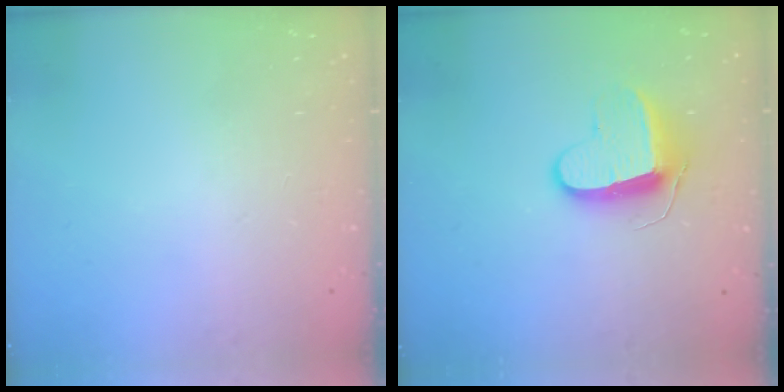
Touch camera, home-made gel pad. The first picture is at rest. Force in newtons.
{"total": 9.6, "press": 9.6, "slide": 0.2}